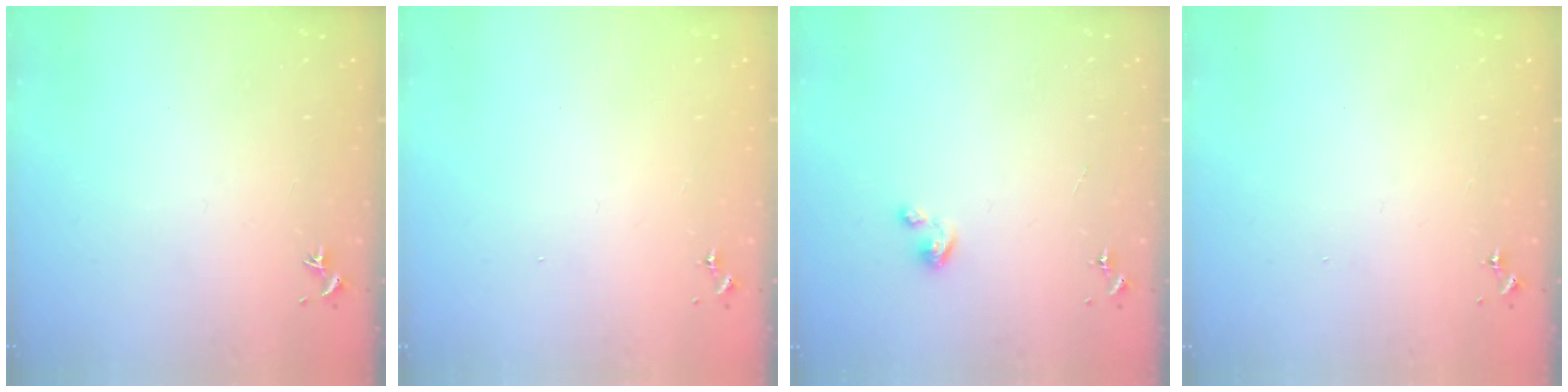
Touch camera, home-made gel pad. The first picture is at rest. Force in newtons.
{"total": 0.0}
{"total": 3.0, "press": 3.0, "slide": 0.2}
{"total": 0.0}